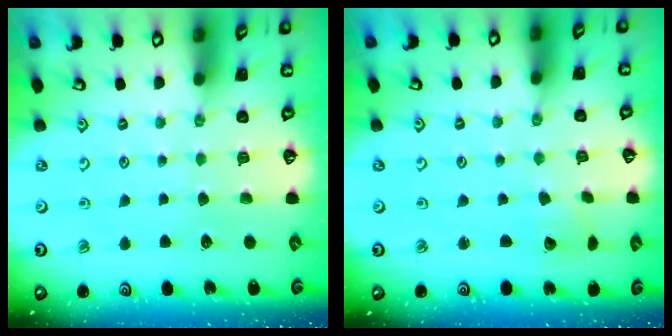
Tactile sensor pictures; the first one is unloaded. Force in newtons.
{"total": 2.4, "press": 2.4, "slide": 0.3}